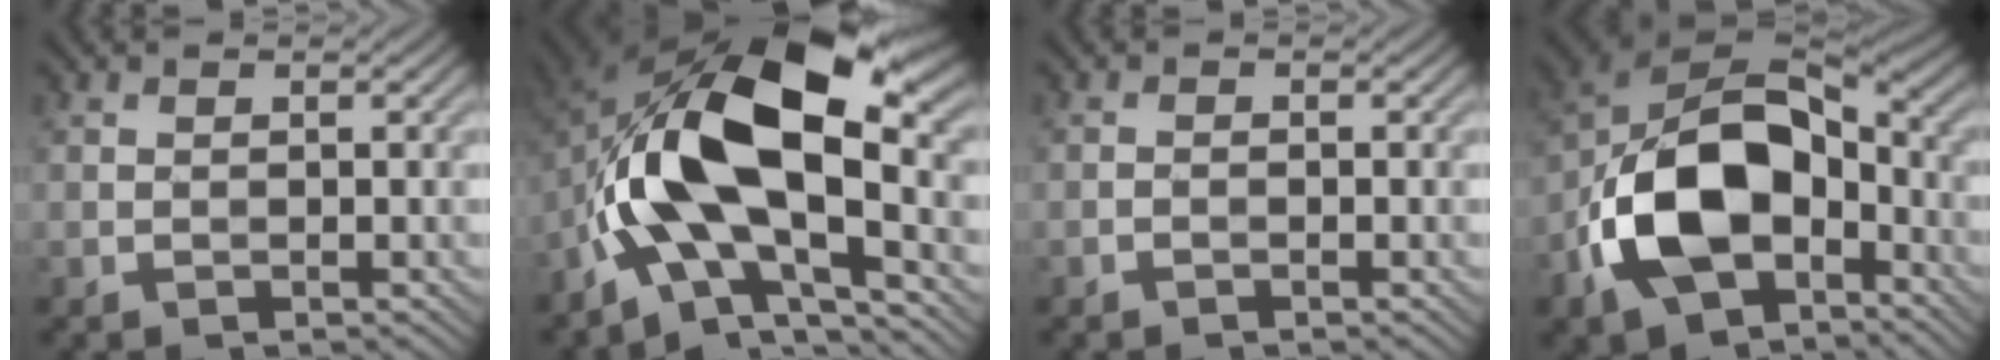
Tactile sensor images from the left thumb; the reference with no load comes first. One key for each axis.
{"total": 16.3, "fx": -1.7, "fy": 7.9, "fz": 14.1, "tx": -0.258, "ty": 0.017, "tz": -0.041}
{"total": 0.5, "fx": -0.4, "fy": 0.1, "fz": 0.2, "tx": -0.003, "ty": 0.000, "tz": -0.009}
{"total": 16.2, "fx": -5.2, "fy": 10.2, "fz": 11.5, "tx": -0.250, "ty": -0.031, "tz": -0.094}